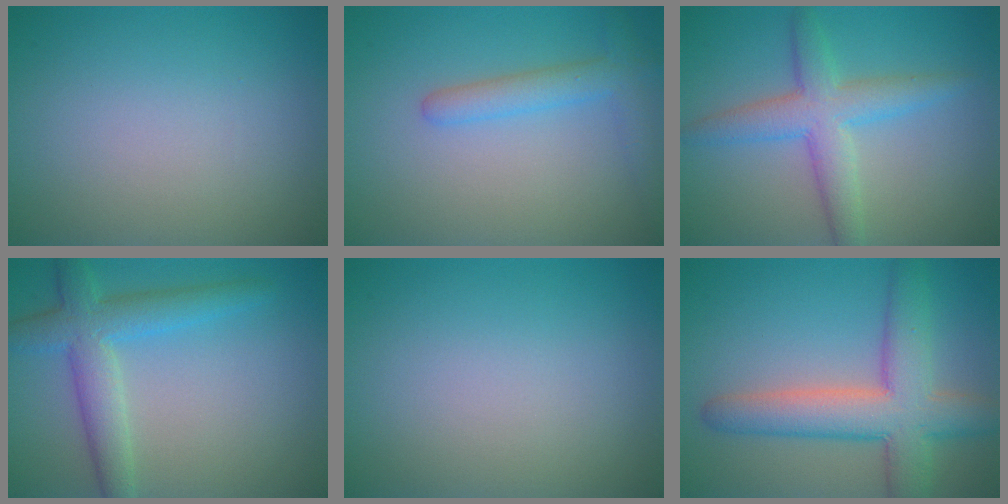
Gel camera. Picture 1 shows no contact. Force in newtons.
{"total": 2.9, "press": 2.9, "slide": 0.2}
{"total": 4.7, "press": 4.7, "slide": 0.1}
{"total": 4.8, "press": 4.8, "slide": 0.2}
{"total": 0.0}
{"total": 7.5, "press": 7.4, "slide": 0.3}